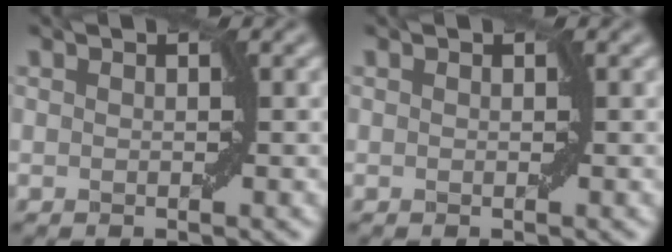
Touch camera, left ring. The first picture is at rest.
{"total": 0.0}